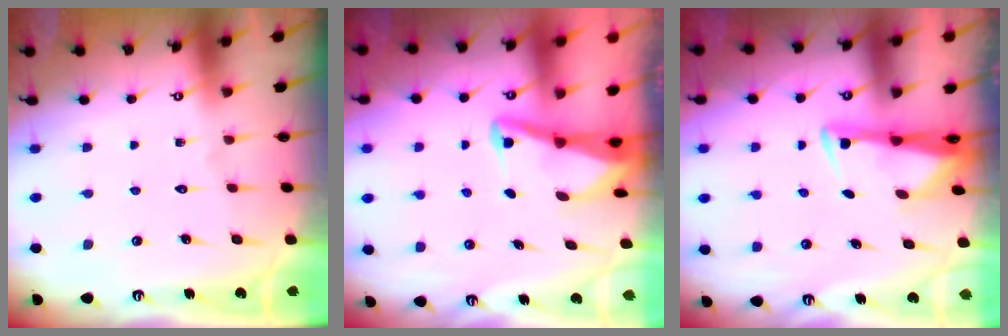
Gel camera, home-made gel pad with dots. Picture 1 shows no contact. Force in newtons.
{"total": 3.3, "press": 3.3, "slide": 0.6}
{"total": 3.1, "press": 3.0, "slide": 0.9}